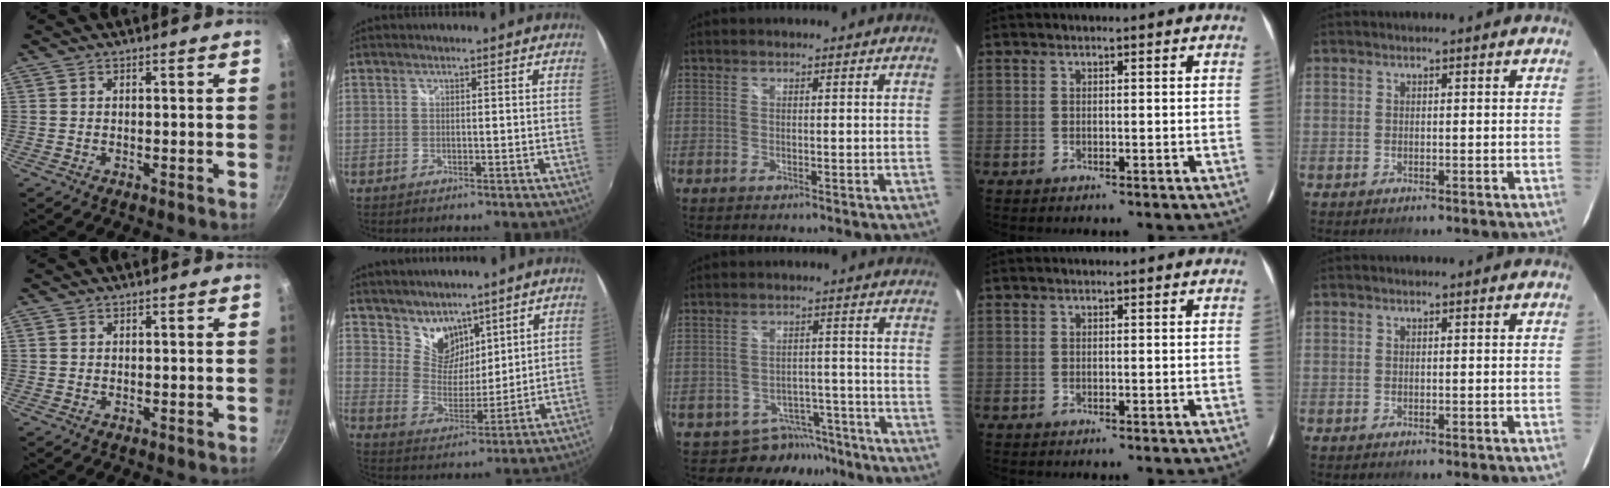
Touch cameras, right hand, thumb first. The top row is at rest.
{"thumb": {"total": 0.7, "force": [0.1, 0.6, 0.2], "torque": [-0.002, 0.003, 0.000]}, "index": {"total": 8.7, "force": [6.6, 5.2, 2.4], "torque": [-0.032, 0.001, 0.129]}, "middle": {"total": 7.0, "force": [-5.9, 3.8, 0.3], "torque": [0.000, 0.022, -0.075]}}